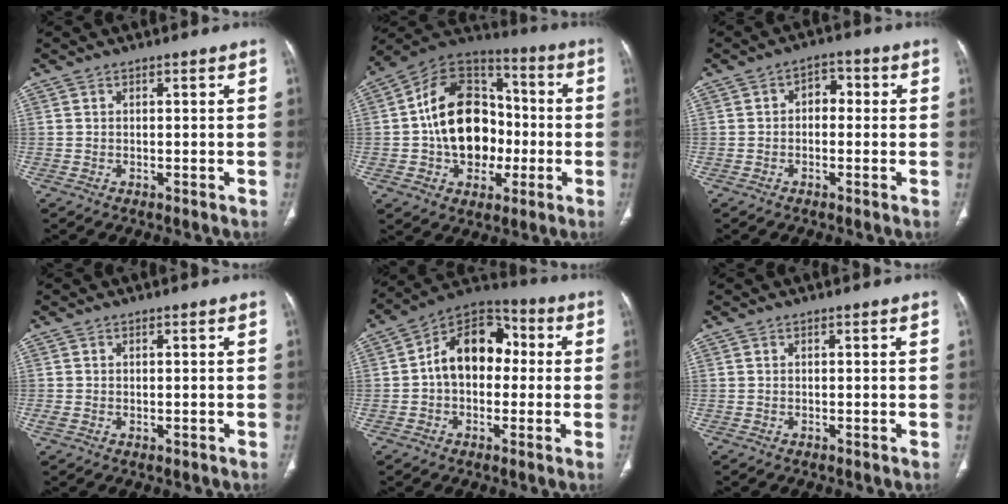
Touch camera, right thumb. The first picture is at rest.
{"total": 20.4, "force": [-1.8, 14.9, 13.8], "torque": [-0.180, 0.039, -0.030]}
{"total": 3.7, "force": [-0.1, 2.6, 2.6], "torque": [-0.017, 0.016, -0.013]}
{"total": 1.1, "force": [-0.2, 0.8, 0.8], "torque": [-0.022, 0.000, -0.001]}
{"total": 13.9, "force": [0.7, 9.6, 10.0], "torque": [-0.123, 0.039, -0.004]}
{"total": 0.0}